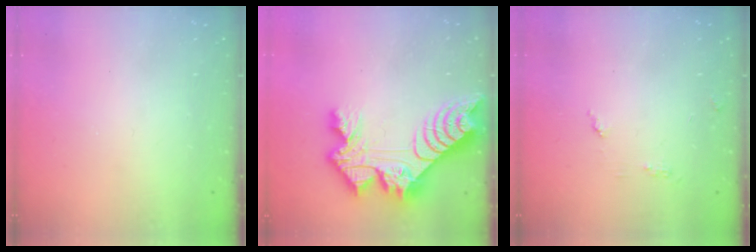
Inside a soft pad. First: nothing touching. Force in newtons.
{"total": 14.9, "press": 14.8, "slide": 1.5}
{"total": 3.9, "press": 3.9, "slide": 0.3}